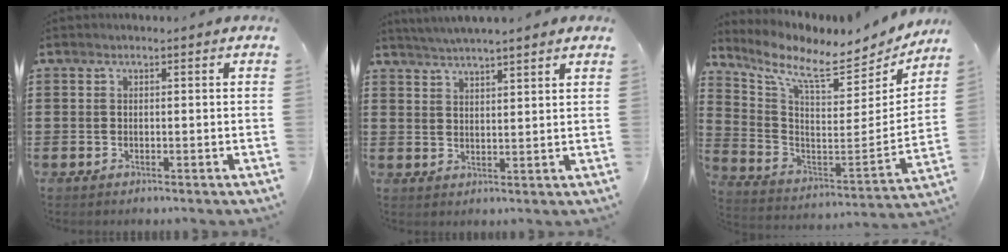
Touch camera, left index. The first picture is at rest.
{"total": 3.0, "force": [2.9, -0.4, 0.4], "torque": [-0.017, -0.010, 0.052]}
{"total": 9.1, "force": [7.7, 1.5, 4.7], "torque": [-0.112, -0.067, 0.122]}